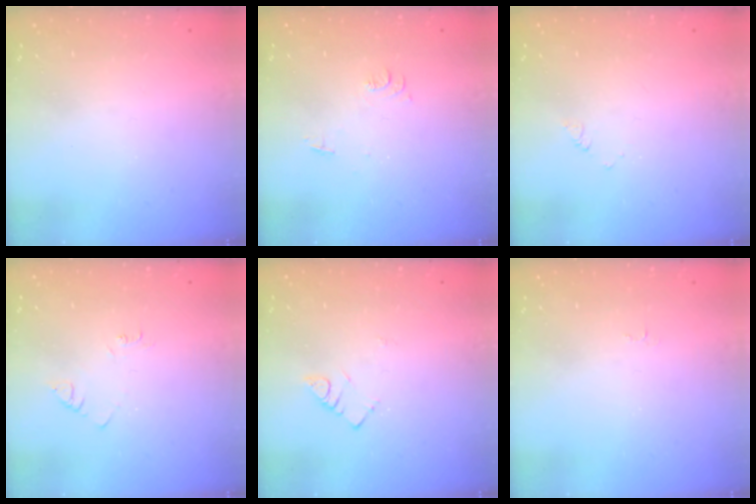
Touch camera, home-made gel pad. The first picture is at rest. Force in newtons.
{"total": 6.4, "press": 6.4, "slide": 0.6}
{"total": 1.7, "press": 1.6, "slide": 0.3}
{"total": 2.9, "press": 2.9, "slide": 0.4}
{"total": 3.3, "press": 3.2, "slide": 0.5}
{"total": 3.2, "press": 3.1, "slide": 0.5}